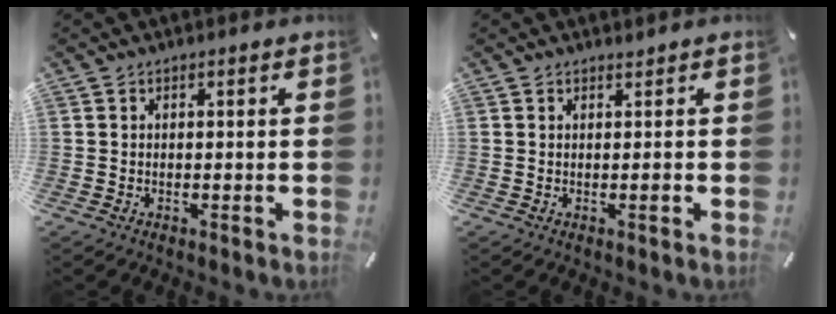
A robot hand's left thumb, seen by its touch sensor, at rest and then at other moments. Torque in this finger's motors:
{"motor_torque": [-0.06, -0.01, 0.04, -0.07, 0.00]}